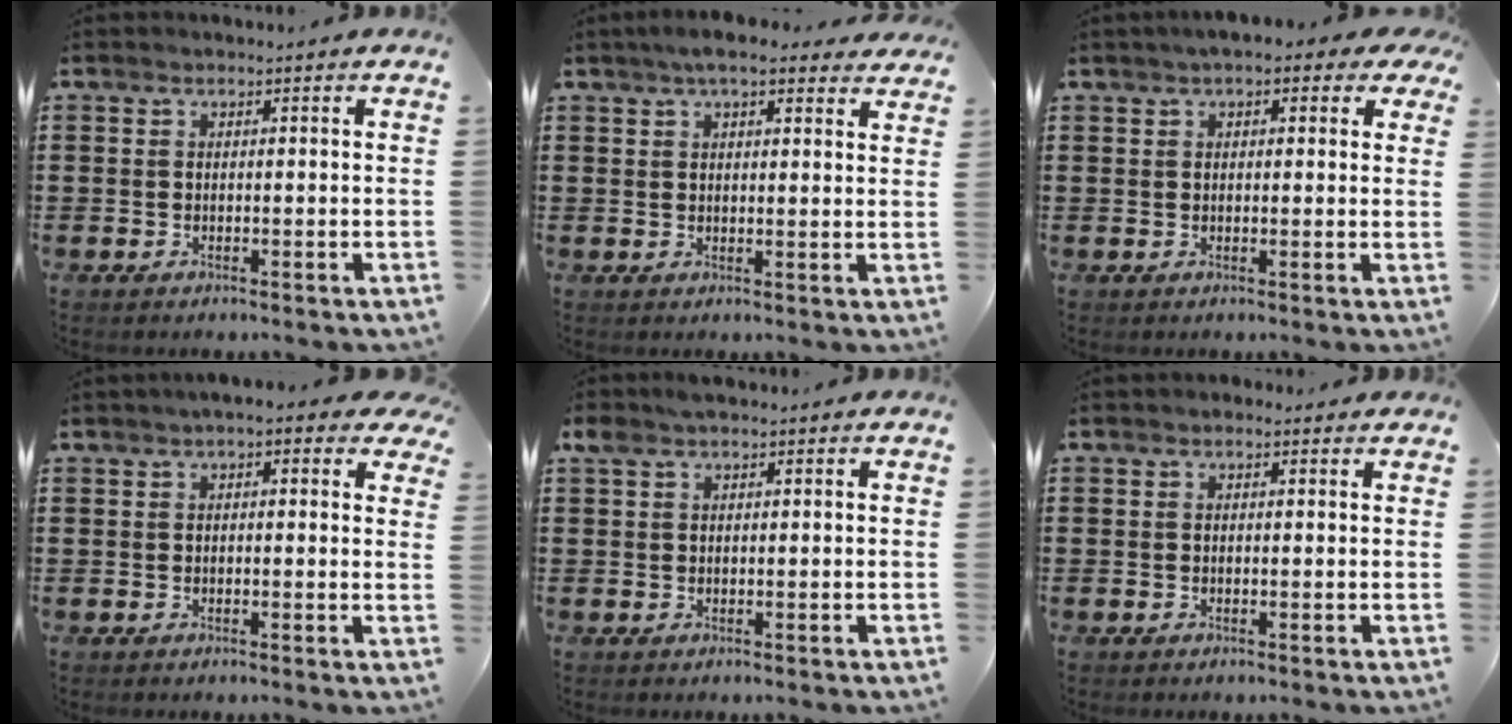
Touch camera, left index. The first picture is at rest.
{"total": 5.1, "force": [4.0, 1.3, 2.8], "torque": [-0.065, 0.003, 0.073]}
{"total": 2.6, "force": [1.7, 1.0, 1.8], "torque": [-0.040, 0.009, 0.028]}
{"total": 2.3, "force": [1.5, 0.5, 1.6], "torque": [-0.036, 0.006, 0.027]}
{"total": 1.9, "force": [1.0, 0.8, 1.3], "torque": [-0.029, 0.007, 0.018]}
{"total": 0.6, "force": [0.2, 0.5, 0.4], "torque": [-0.009, 0.005, 0.004]}